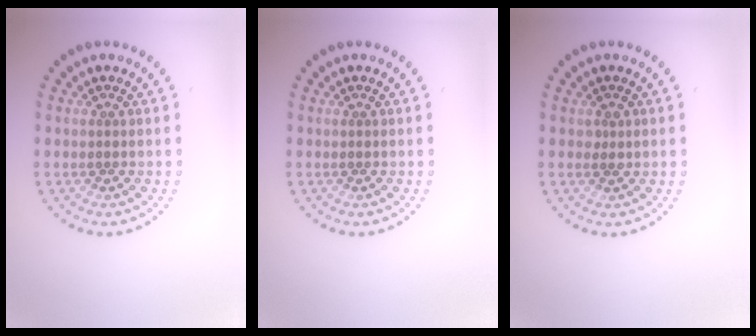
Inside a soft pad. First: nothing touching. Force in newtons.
{"total": 0.0}
{"total": 0.6, "press": 0.6, "slide": 0.2}